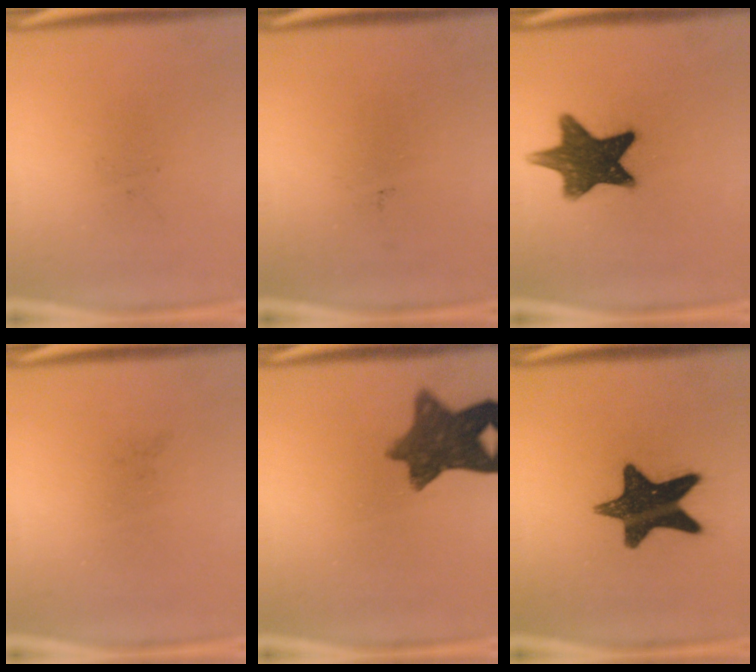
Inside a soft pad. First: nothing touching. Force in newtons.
{"total": 0.0}
{"total": 12.8}
{"total": 0.0}
{"total": 10.1}
{"total": 15.3}